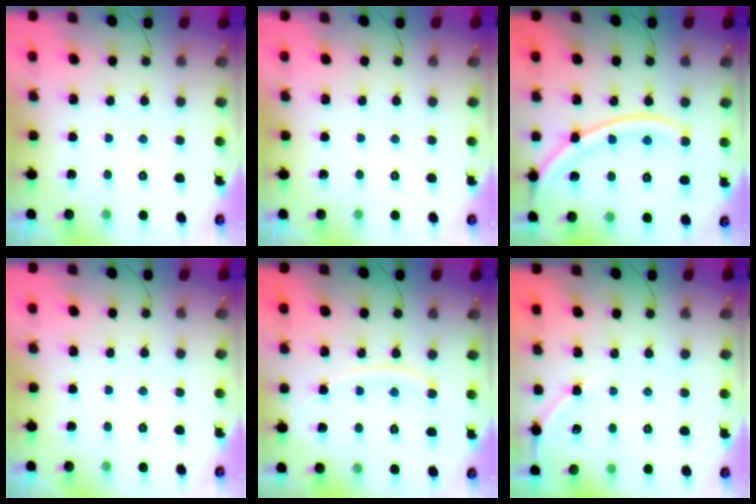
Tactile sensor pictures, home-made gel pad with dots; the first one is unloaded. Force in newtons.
{"total": 0.0}
{"total": 15.7, "press": 15.6, "slide": 2.0}
{"total": 0.0}
{"total": 8.4, "press": 8.3, "slide": 1.0}
{"total": 5.1, "press": 5.1, "slide": 0.7}